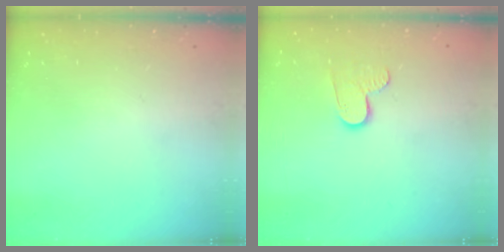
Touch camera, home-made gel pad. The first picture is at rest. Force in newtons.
{"total": 6.9, "press": 6.9, "slide": 0.2}